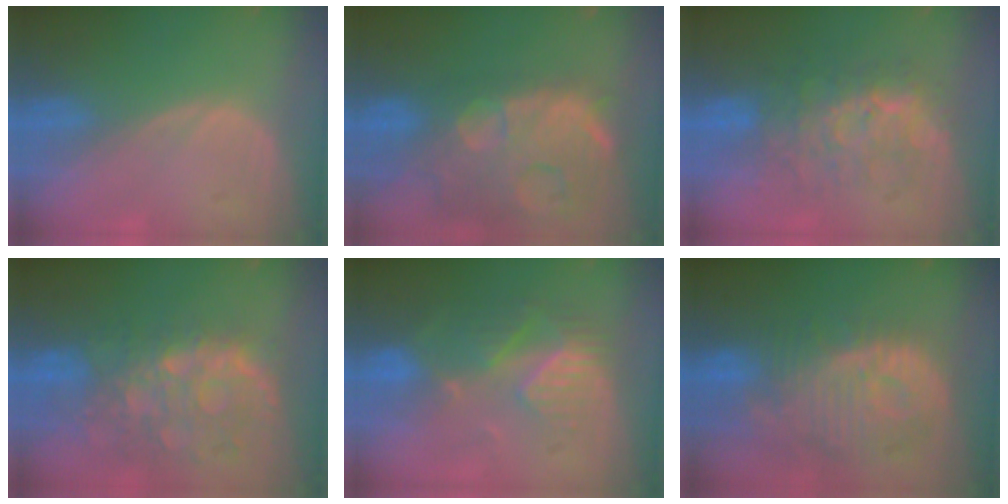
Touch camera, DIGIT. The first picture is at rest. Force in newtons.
{"total": 14.9, "press": 12.0, "slide": 8.9}
{"total": 7.7, "press": 7.6, "slide": 1.4}
{"total": 10.9, "press": 9.5, "slide": 5.2}
{"total": 9.1, "press": 7.9, "slide": 4.5}
{"total": 12.2, "press": 10.9, "slide": 5.4}